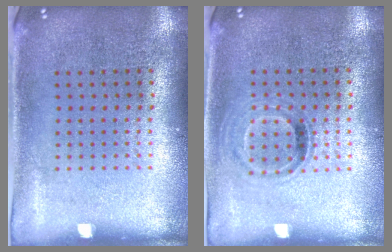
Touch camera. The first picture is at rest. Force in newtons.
{"total": 1.0, "press": 0.8, "slide": 0.5}